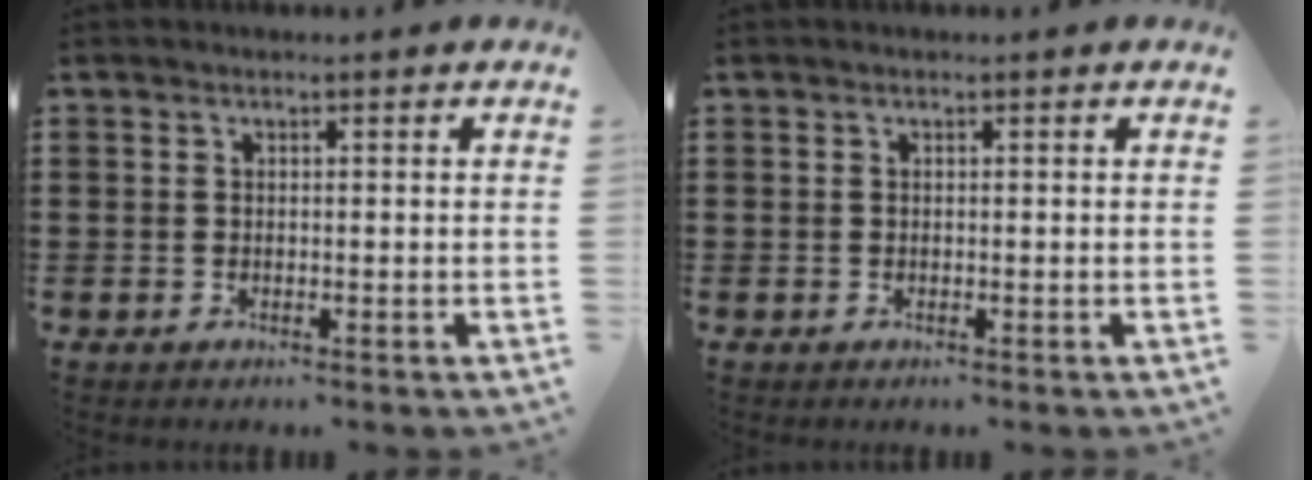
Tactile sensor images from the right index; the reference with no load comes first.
{"total": 0.0}